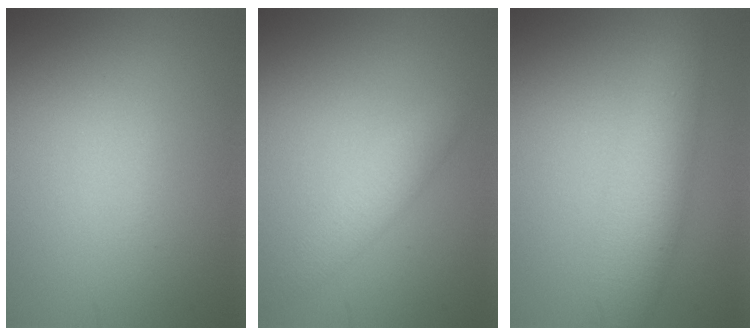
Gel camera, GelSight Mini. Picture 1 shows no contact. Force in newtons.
{"total": 2.3, "press": 2.3, "slide": 0.1}
{"total": 5.4, "press": 5.4, "slide": 0.1}